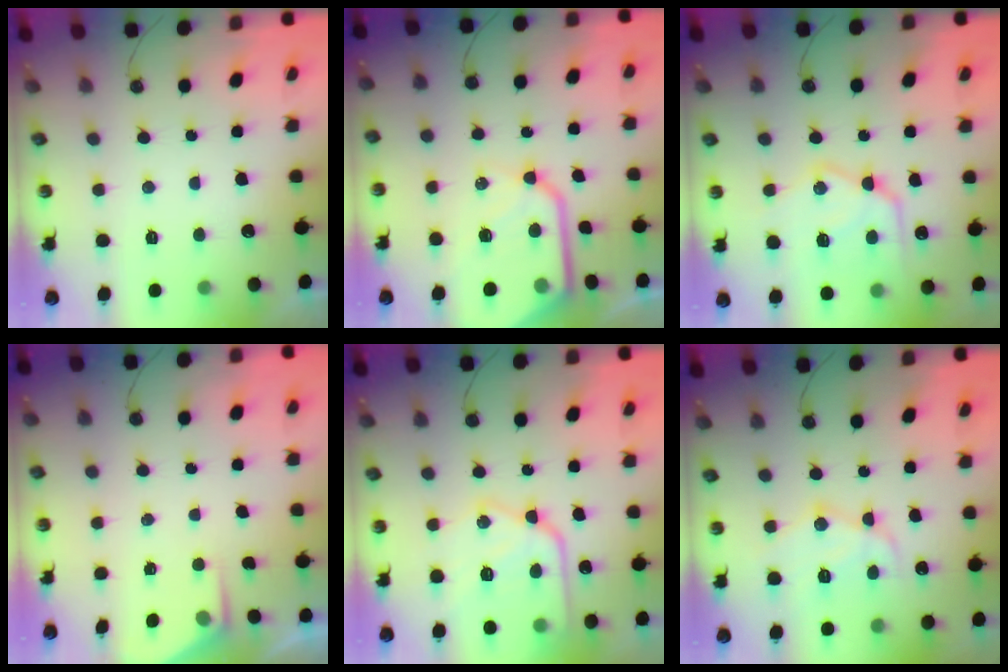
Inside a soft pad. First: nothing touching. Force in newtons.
{"total": 15.8, "press": 15.7, "slide": 1.8}
{"total": 16.9, "press": 16.9, "slide": 1.2}
{"total": 1.5, "press": 1.4, "slide": 0.2}
{"total": 16.8, "press": 16.8, "slide": 1.5}
{"total": 12.4, "press": 12.4, "slide": 1.1}